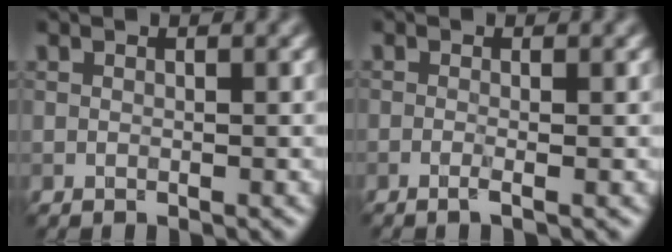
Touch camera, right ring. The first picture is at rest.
{"total": 1.1, "force": [-0.3, 0.2, 1.0], "torque": [-0.014, -0.002, -0.013]}